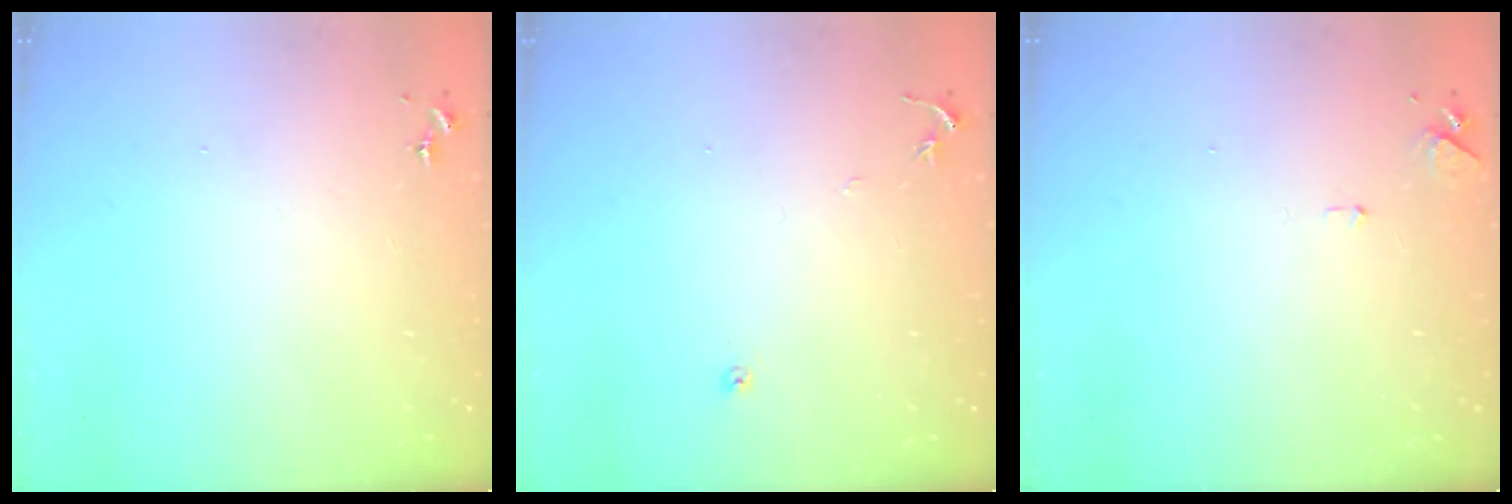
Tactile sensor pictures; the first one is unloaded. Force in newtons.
{"total": 4.6, "press": 4.6, "slide": 0.5}
{"total": 5.6, "press": 5.5, "slide": 0.8}